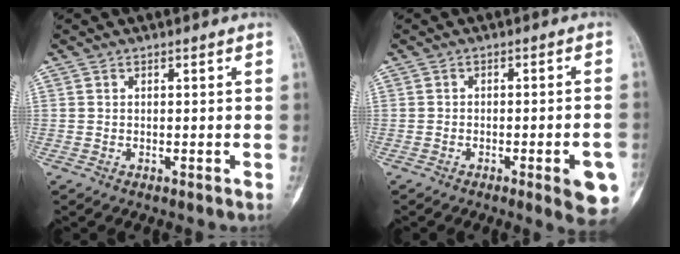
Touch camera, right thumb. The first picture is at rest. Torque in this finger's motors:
{"motor_torque": [1.80, 1.23, 1.21, -0.70, 0.39]}